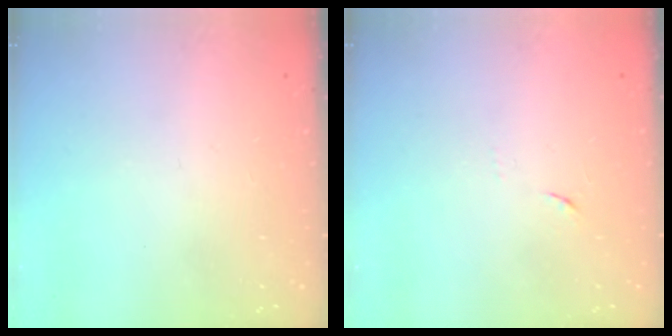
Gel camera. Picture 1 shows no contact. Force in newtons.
{"total": 5.2, "press": 5.1, "slide": 0.7}